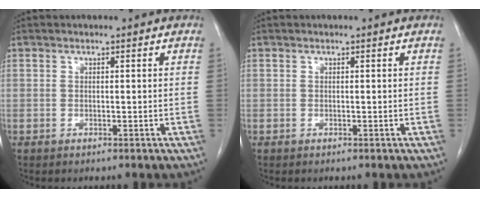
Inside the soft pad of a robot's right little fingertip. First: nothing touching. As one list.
[{"total": 0.0}]